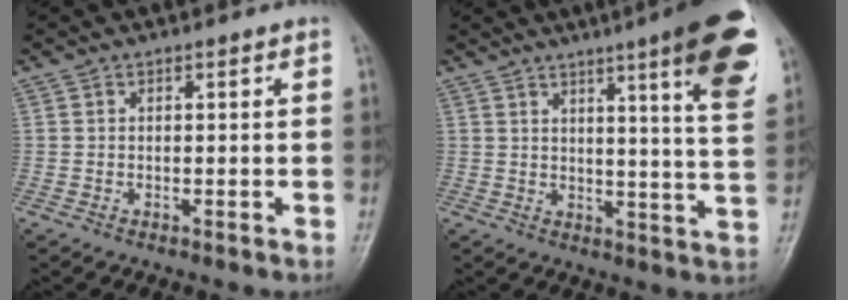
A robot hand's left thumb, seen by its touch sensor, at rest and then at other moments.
{"total": 15.7, "force": [8.4, 1.6, 13.2], "torque": [-0.155, -0.041, 0.103]}